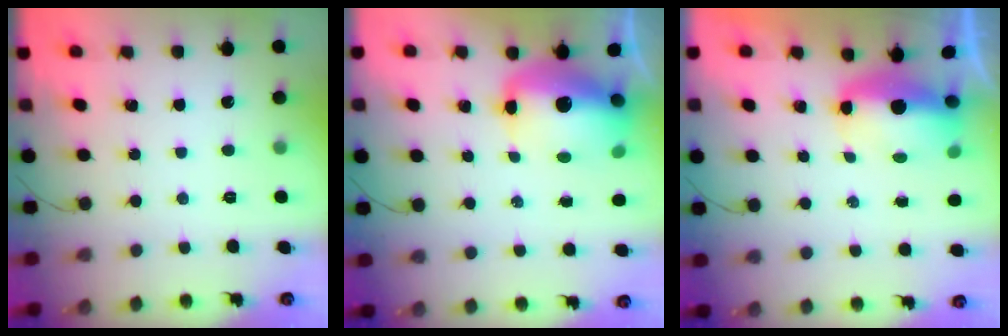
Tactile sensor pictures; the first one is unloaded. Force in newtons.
{"total": 14.9, "press": 14.5, "slide": 3.4}
{"total": 6.4, "press": 6.4, "slide": 0.6}